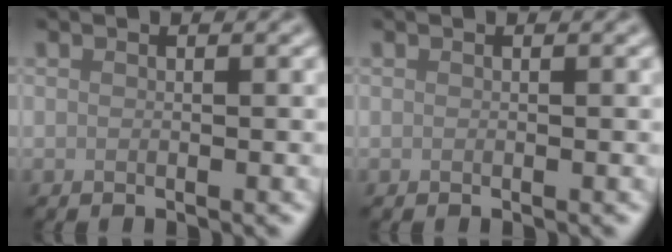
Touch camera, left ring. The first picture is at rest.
{"total": 0.0}